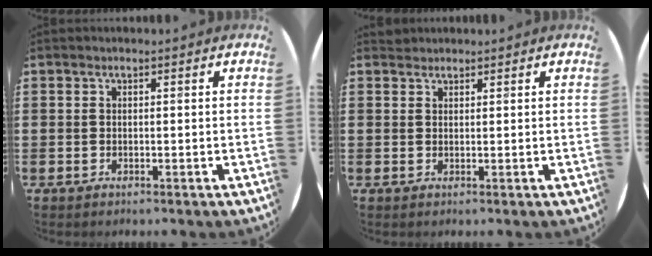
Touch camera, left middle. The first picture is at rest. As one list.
[{"total": 0.9, "force": [0.9, 0.2, -0.2], "torque": [0.003, 0.003, 0.018]}]